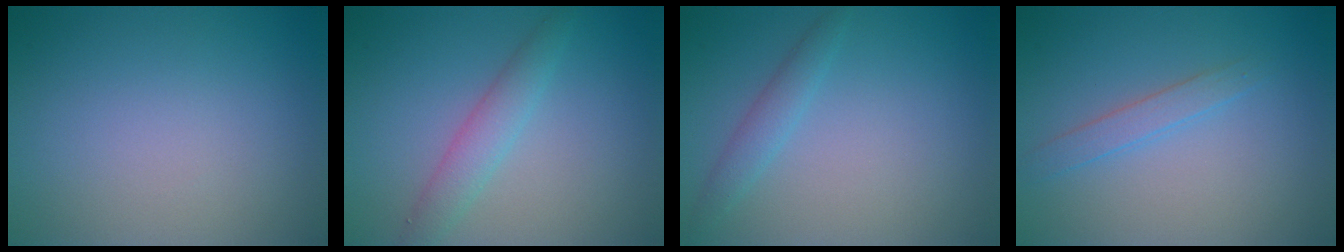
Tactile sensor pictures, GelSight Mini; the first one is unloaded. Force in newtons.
{"total": 2.7, "press": 2.6, "slide": 0.1}
{"total": 1.7, "press": 1.7, "slide": 0.0}
{"total": 1.7, "press": 1.7, "slide": 0.1}